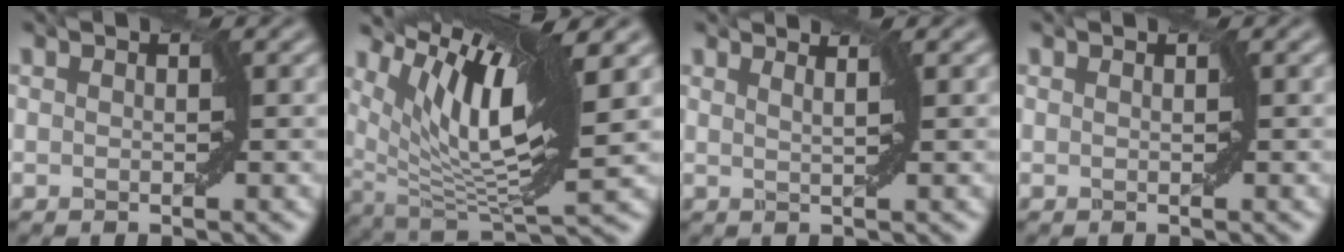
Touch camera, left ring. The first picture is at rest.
{"total": 10.9, "force": [5.7, 2.7, 8.9], "torque": [-0.163, 0.008, 0.112]}
{"total": 2.5, "force": [1.7, 0.9, 1.7], "torque": [-0.006, 0.004, -0.004]}
{"total": 0.0}